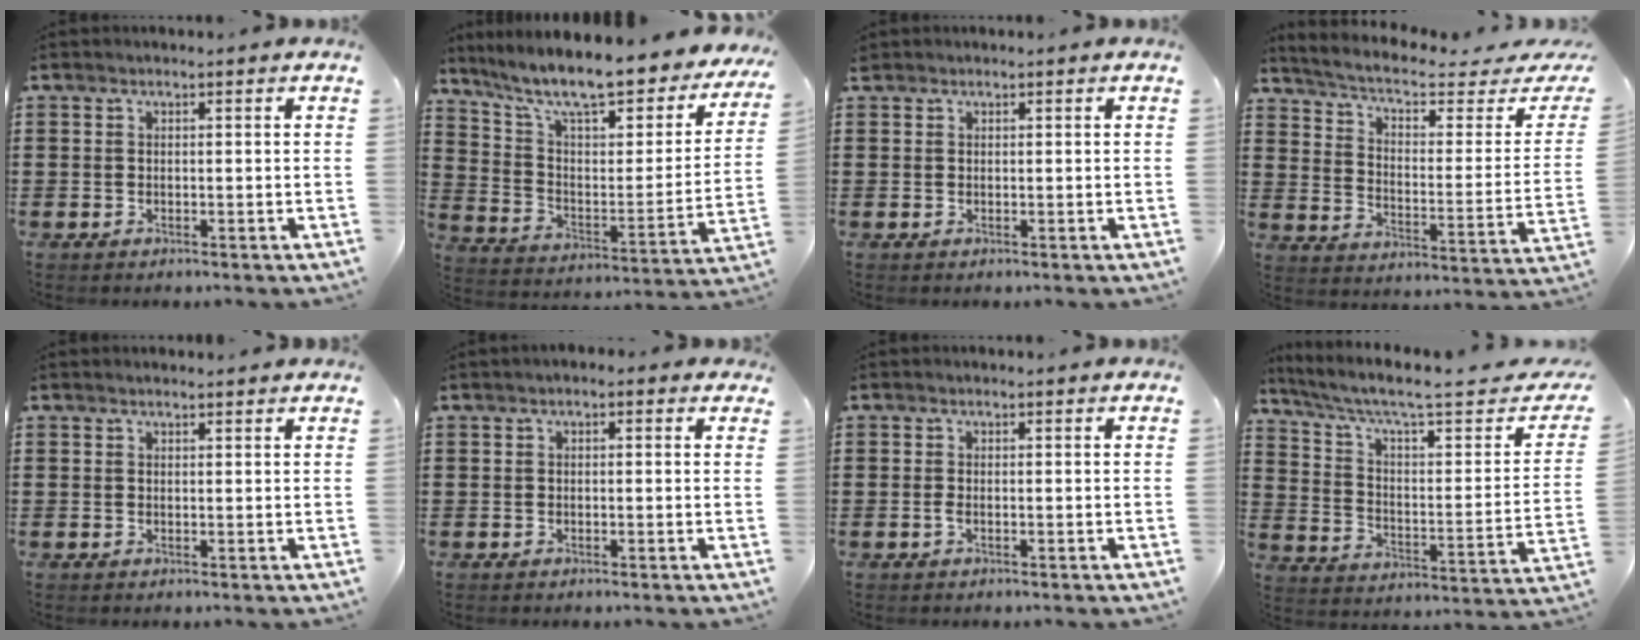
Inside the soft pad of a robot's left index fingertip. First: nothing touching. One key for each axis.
{"total": 10.7, "fx": 8.8, "fy": 1.6, "fz": 5.9, "tx": -0.141, "ty": -0.062, "tz": 0.146}
{"total": 0.6, "fx": 0.5, "fy": 0.3, "fz": 0.1, "tx": -0.003, "ty": 0.001, "tz": 0.010}
{"total": 5.0, "fx": 3.4, "fy": 0.8, "fz": 3.5, "tx": -0.084, "ty": -0.028, "tz": 0.051}
{"total": 1.0, "fx": 0.9, "fy": 0.0, "fz": 0.2, "tx": -0.006, "ty": -0.001, "tz": 0.019}
{"total": 1.0, "fx": 0.1, "fy": 0.6, "fz": 0.7, "tx": -0.015, "ty": 0.007, "tz": 0.001}
{"total": 0.8, "fx": -0.1, "fy": 0.1, "fz": 0.8, "tx": -0.015, "ty": -0.003, "tz": -0.001}
{"total": 6.9, "fx": 4.8, "fy": 0.9, "fz": 4.9, "tx": -0.113, "ty": -0.031, "tz": 0.074}